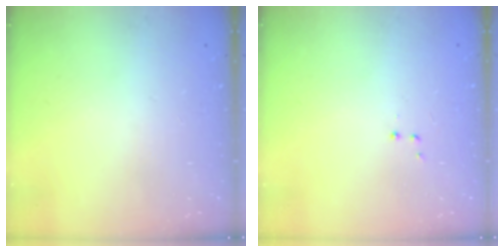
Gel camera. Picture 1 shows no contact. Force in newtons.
{"total": 2.9, "press": 2.8, "slide": 0.7}